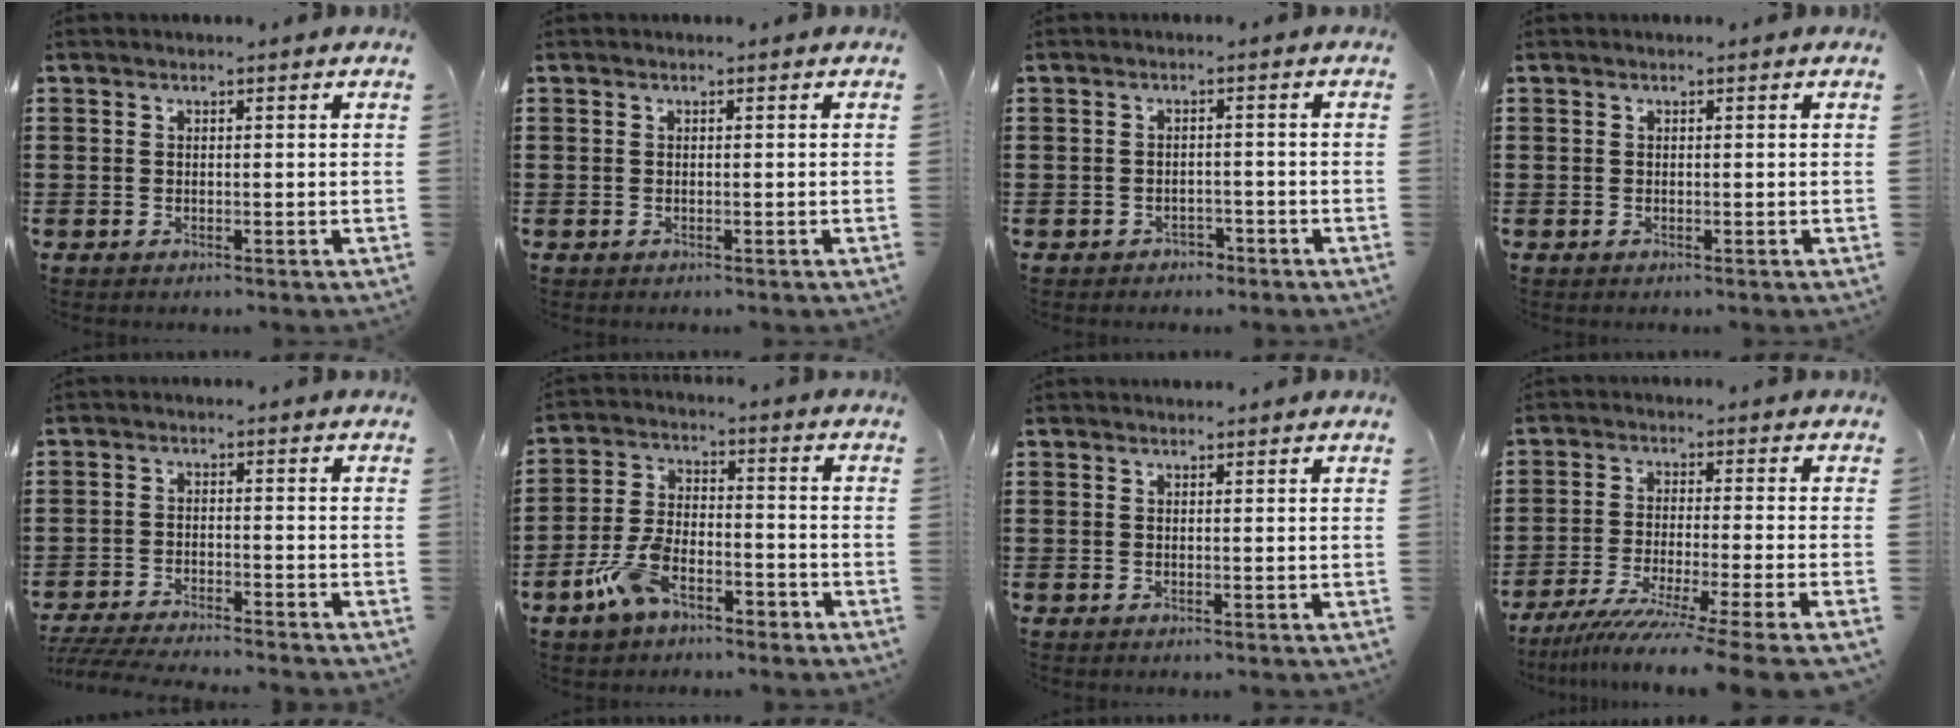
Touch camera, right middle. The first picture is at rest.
{"total": 0.0}
{"total": 1.6, "force": [-1.5, 0.7, 0.0], "torque": [-0.009, 0.001, -0.033]}
{"total": 0.0}
{"total": 4.3, "force": [-4.2, -0.1, 0.9], "torque": [-0.030, -0.009, -0.089]}
{"total": 7.7, "force": [-5.1, 3.4, 4.6], "torque": [-0.108, 0.010, -0.100]}
{"total": 0.0}
{"total": 7.8, "force": [-6.8, -0.8, 3.8], "torque": [-0.068, -0.015, -0.134]}